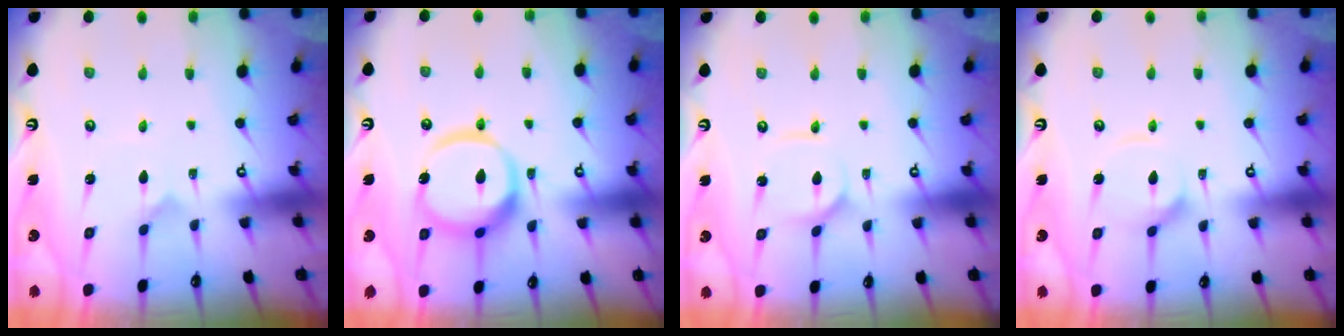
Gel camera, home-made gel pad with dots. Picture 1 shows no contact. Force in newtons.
{"total": 15.4, "press": 15.3, "slide": 1.7}
{"total": 2.6, "press": 2.6, "slide": 0.2}
{"total": 8.6, "press": 8.5, "slide": 0.8}